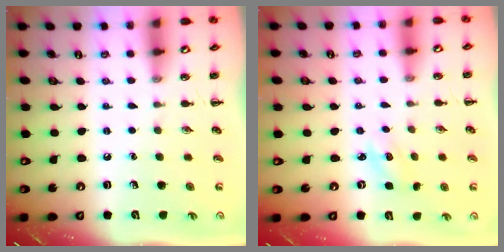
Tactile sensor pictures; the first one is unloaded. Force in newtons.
{"total": 1.8, "press": 1.8, "slide": 0.5}